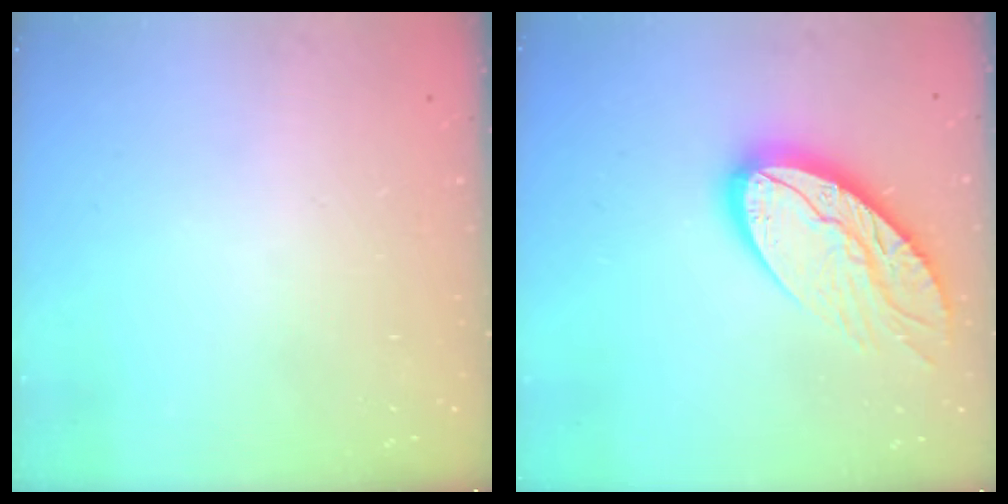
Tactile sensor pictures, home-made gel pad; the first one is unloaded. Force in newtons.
{"total": 15.7, "press": 15.7, "slide": 1.0}